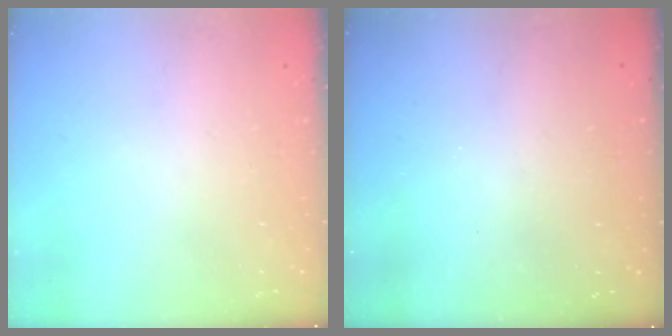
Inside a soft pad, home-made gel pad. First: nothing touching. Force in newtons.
{"total": 3.1, "press": 3.1, "slide": 0.1}